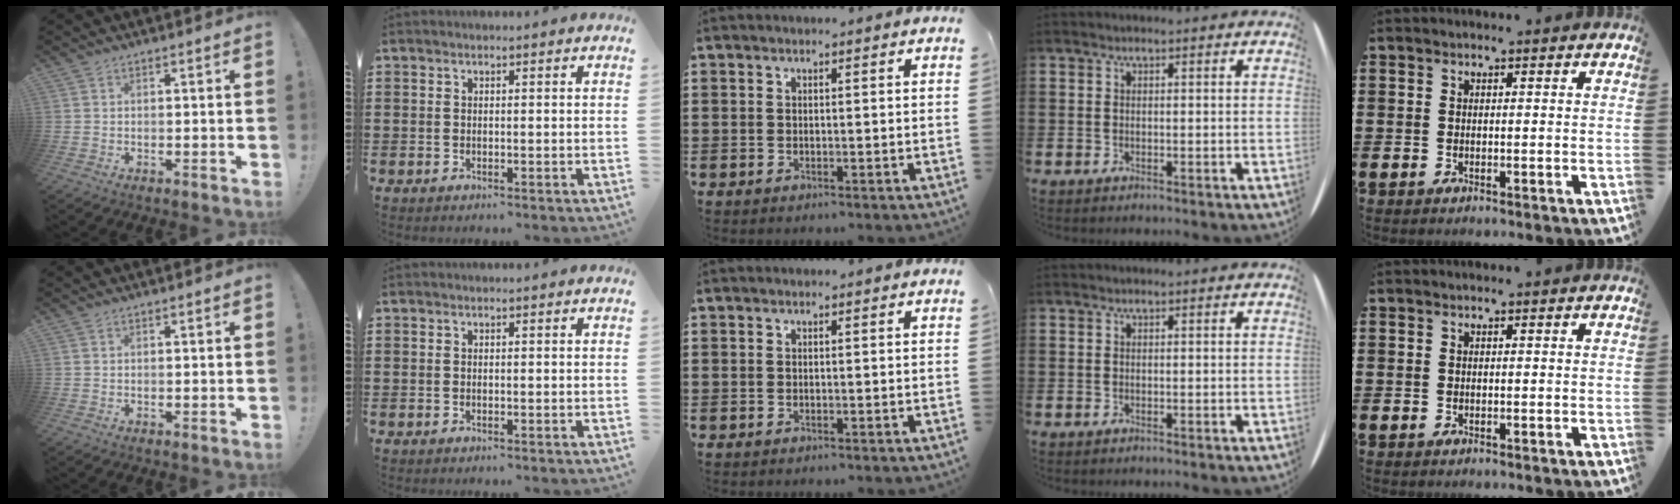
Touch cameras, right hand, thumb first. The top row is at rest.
{}